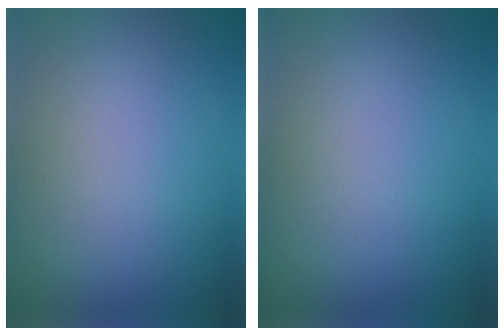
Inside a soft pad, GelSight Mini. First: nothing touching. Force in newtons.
{"total": 0.0}